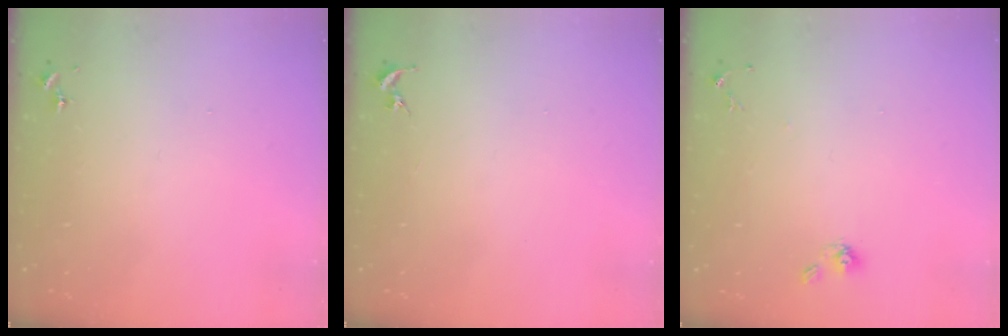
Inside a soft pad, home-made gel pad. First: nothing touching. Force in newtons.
{"total": 0.0}
{"total": 6.5, "press": 6.4, "slide": 1.5}